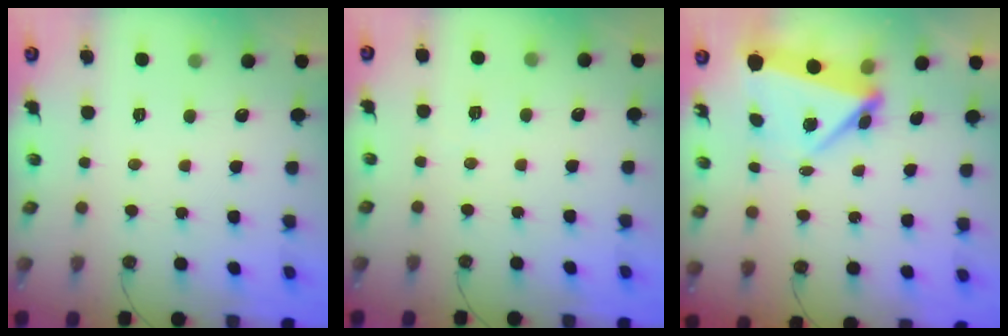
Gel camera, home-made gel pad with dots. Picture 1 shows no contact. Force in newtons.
{"total": 2.2, "press": 2.1, "slide": 0.7}
{"total": 5.8, "press": 5.8, "slide": 0.3}